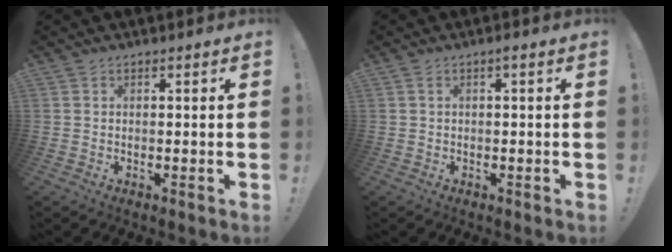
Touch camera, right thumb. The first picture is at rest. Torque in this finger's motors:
{"motor_torque": [-0.02, -0.02, 0.20, 0.18, 0.00]}